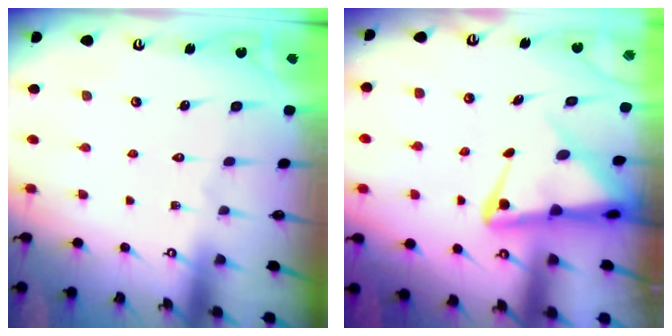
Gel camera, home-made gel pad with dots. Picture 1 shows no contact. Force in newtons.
{"total": 7.0, "press": 6.9, "slide": 1.3}